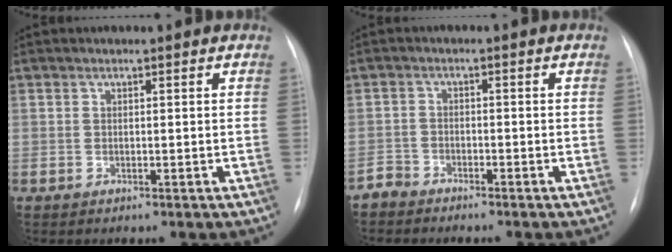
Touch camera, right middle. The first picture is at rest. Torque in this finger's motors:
{"motor_torque": [0.11, -0.16, -0.01, 0.01]}